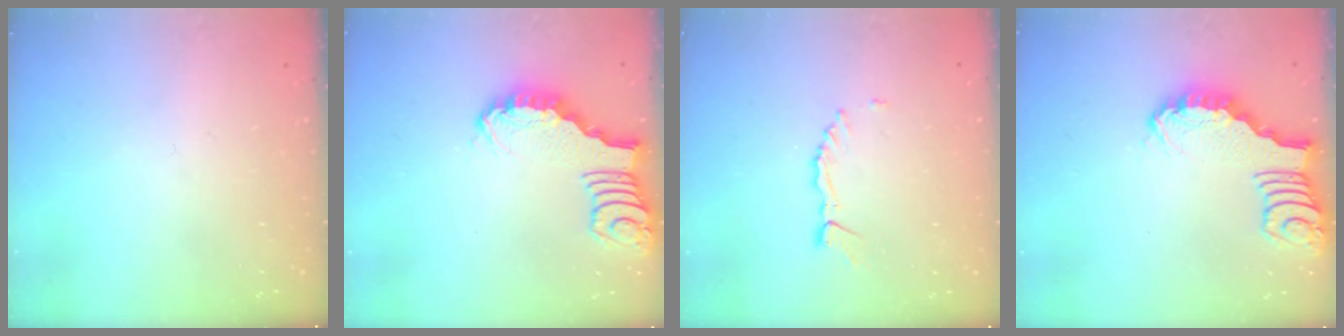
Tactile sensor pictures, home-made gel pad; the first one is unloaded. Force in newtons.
{"total": 2.1, "press": 2.1, "slide": 0.2}
{"total": 2.7, "press": 2.7, "slide": 0.3}
{"total": 2.1, "press": 2.1, "slide": 0.2}